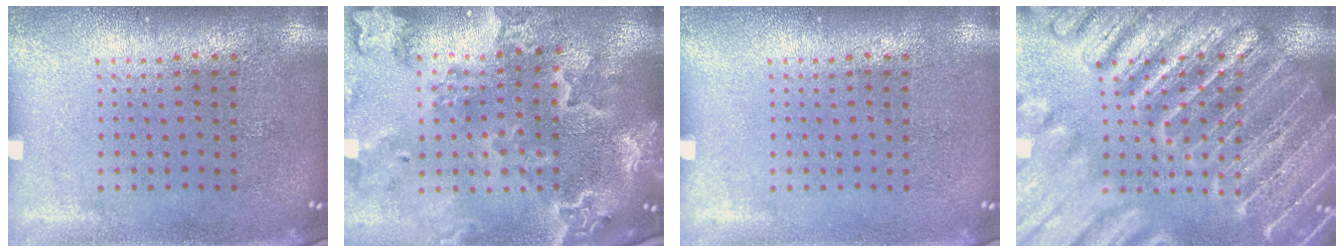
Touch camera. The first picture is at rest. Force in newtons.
{"total": 3.1, "press": 2.9, "slide": 1.2}
{"total": 0.0}
{"total": 6.1, "press": 6.1, "slide": 0.8}